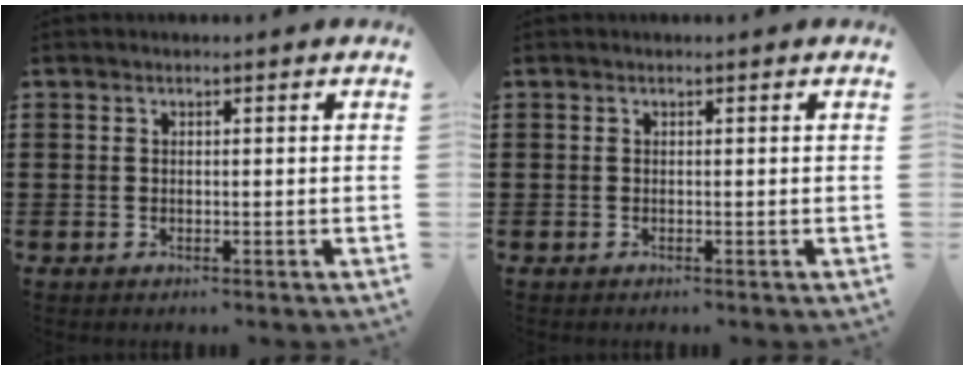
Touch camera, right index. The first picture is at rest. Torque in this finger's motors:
{"motor_torque": [0.12, -0.11, 0.00, 0.01]}